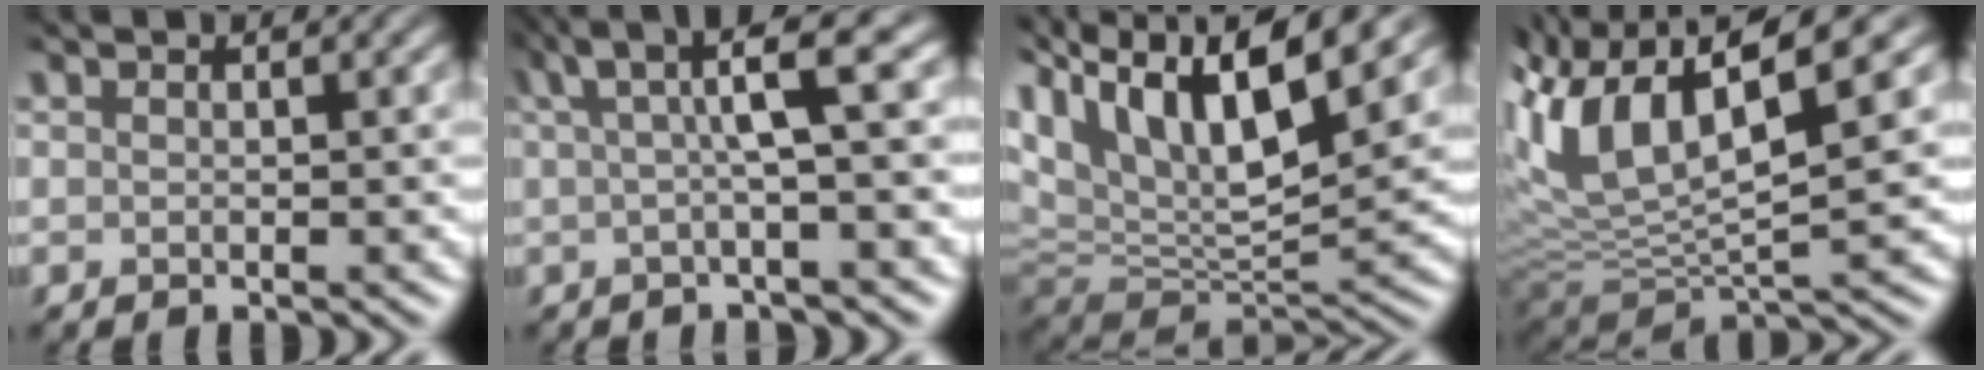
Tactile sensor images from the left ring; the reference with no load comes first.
{"total": 5.8, "force": [1.9, 0.8, 5.4], "torque": [-0.082, 0.022, 0.026]}
{"total": 12.5, "force": [6.7, 5.0, 9.3], "torque": [-0.182, 0.019, 0.124]}
{"total": 9.8, "force": [3.7, 3.4, 8.5], "torque": [-0.173, 0.003, 0.067]}